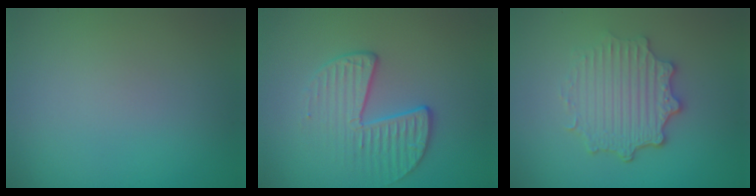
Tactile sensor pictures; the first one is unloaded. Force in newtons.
{"total": 3.4, "press": 2.8, "slide": 2.0}
{"total": 4.7, "press": 3.7, "slide": 2.9}